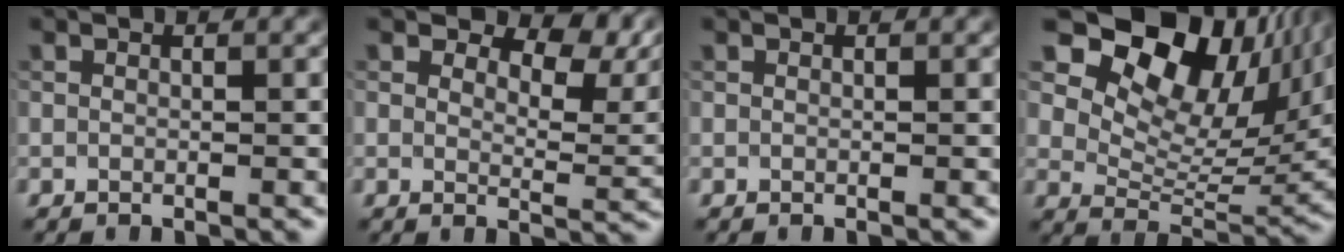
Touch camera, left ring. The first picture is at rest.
{"total": 7.5, "force": [4.8, 3.9, 4.3], "torque": [-0.052, -0.002, 0.067]}
{"total": 0.0}
{"total": 15.2, "force": [8.8, 8.2, 9.2], "torque": [-0.150, 0.029, 0.145]}